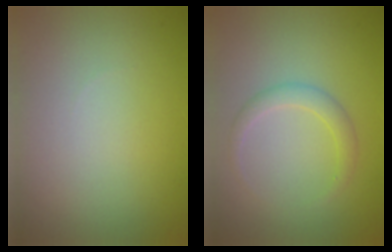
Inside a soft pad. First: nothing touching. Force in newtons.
{"total": 1.7, "press": 1.7, "slide": 0.2}